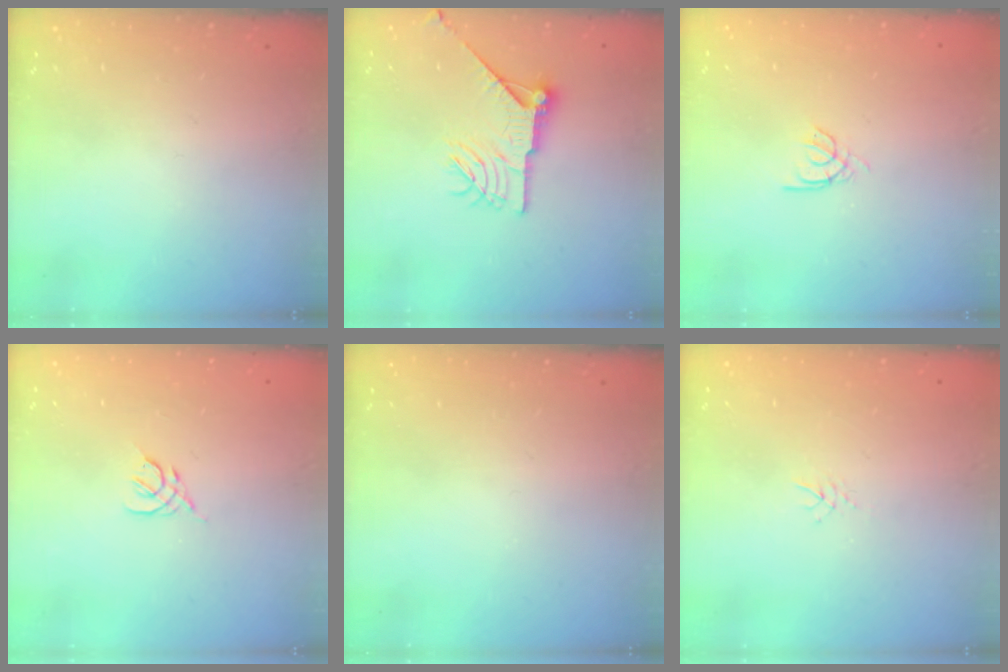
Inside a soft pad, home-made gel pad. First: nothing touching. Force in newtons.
{"total": 12.6, "press": 12.6, "slide": 0.4}
{"total": 2.2, "press": 2.2, "slide": 0.2}
{"total": 2.2, "press": 2.1, "slide": 0.6}
{"total": 0.0}
{"total": 3.1, "press": 3.0, "slide": 0.5}